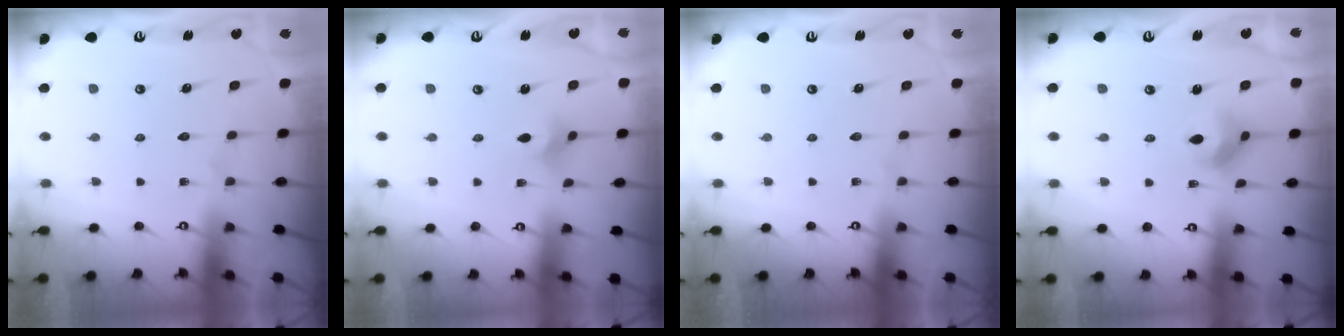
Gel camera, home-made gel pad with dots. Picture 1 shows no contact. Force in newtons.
{"total": 2.0, "press": 1.9, "slide": 0.6}
{"total": 0.0}
{"total": 7.5, "press": 7.4, "slide": 1.0}